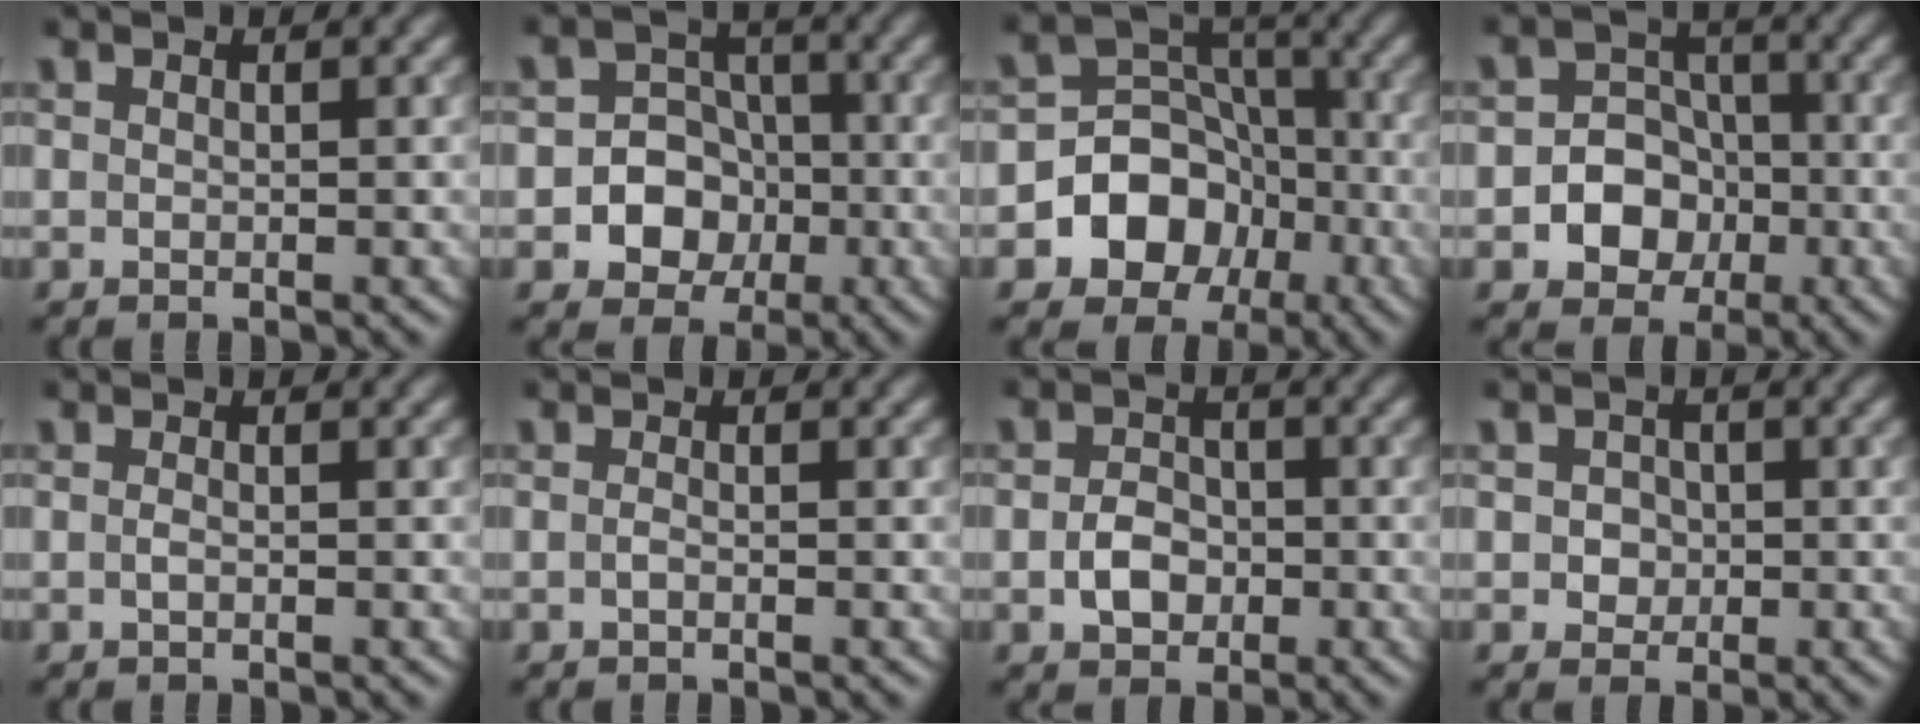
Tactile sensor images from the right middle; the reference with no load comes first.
{"total": 6.8, "force": [-1.9, 6.1, 2.1], "torque": [-0.018, 0.016, -0.058]}
{"total": 8.6, "force": [-3.5, 7.3, 3.1], "torque": [-0.029, 0.005, -0.096]}
{"total": 6.2, "force": [-1.8, 5.5, 2.3], "torque": [-0.015, 0.012, -0.055]}
{"total": 0.6, "force": [-0.2, 0.2, 0.5], "torque": [-0.013, -0.001, -0.004]}
{"total": 0.6, "force": [-0.3, 0.1, 0.5], "torque": [-0.012, -0.001, -0.006]}
{"total": 2.7, "force": [-0.7, 2.1, 1.5], "torque": [-0.026, 0.000, -0.017]}
{"total": 1.7, "force": [0.0, 1.6, 0.6], "torque": [0.005, 0.001, -0.001]}